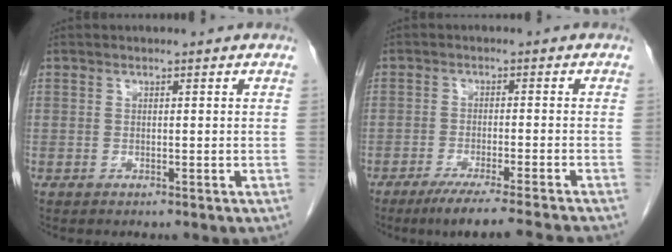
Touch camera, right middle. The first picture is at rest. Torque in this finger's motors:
{"motor_torque": [0.06, -0.04, 0.05, 0.04]}